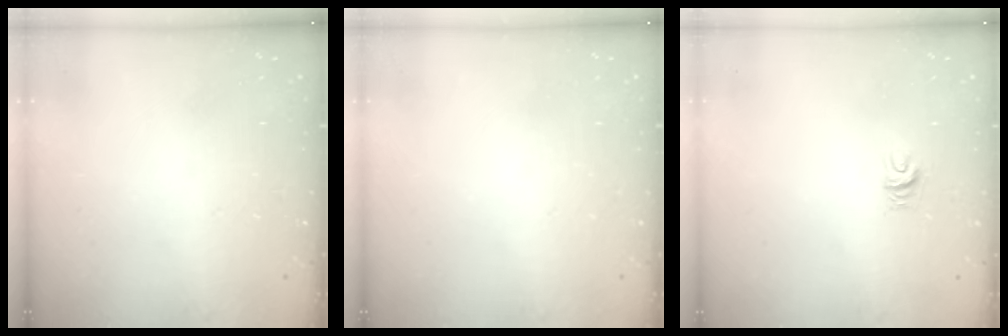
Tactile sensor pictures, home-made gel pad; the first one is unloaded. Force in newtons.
{"total": 0.0}
{"total": 3.7, "press": 3.7, "slide": 0.4}